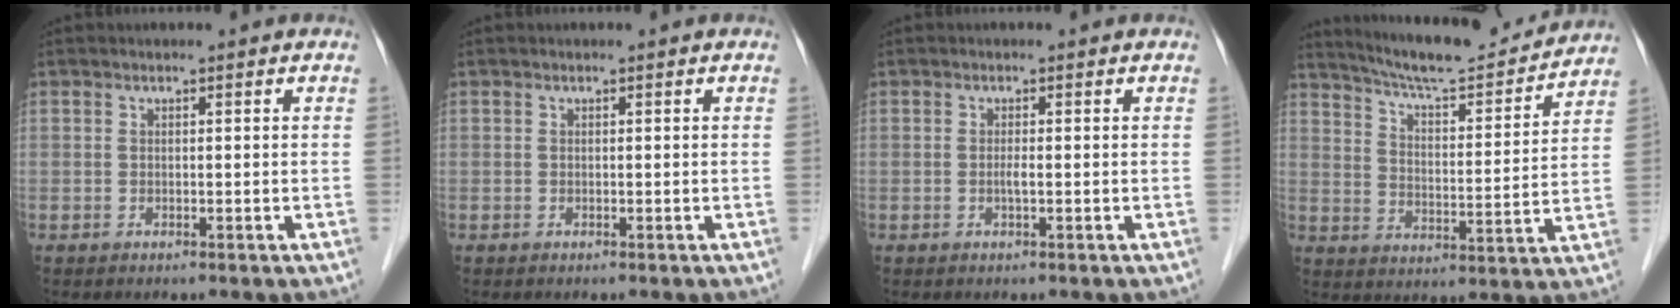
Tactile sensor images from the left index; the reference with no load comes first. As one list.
[{"total": 0.0}, {"total": 0.9, "force": [-0.5, 0.0, 0.8], "torque": [-0.016, -0.004, -0.011]}, {"total": 15.7, "force": [14.8, 1.2, 5.2], "torque": [-0.089, -0.008, 0.217]}]